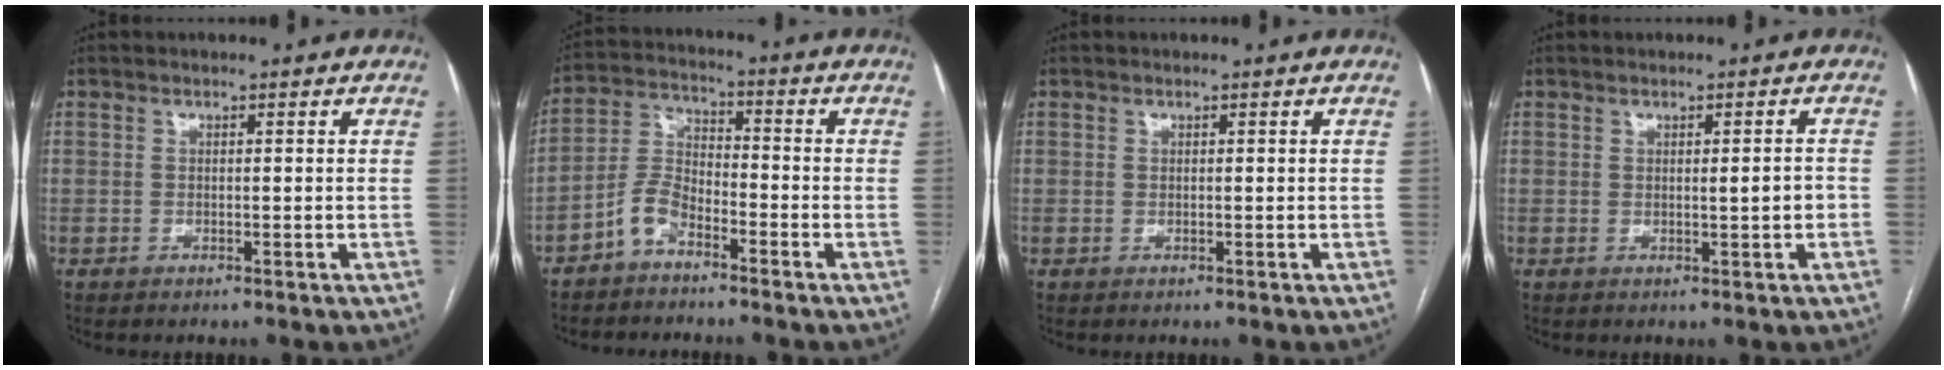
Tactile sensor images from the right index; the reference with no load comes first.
{"total": 5.7, "force": [-4.0, 2.5, 3.3], "torque": [-0.077, 0.011, -0.083]}
{"total": 0.0}
{"total": 1.8, "force": [-0.3, 0.2, 1.8], "torque": [-0.025, 0.001, -0.003]}